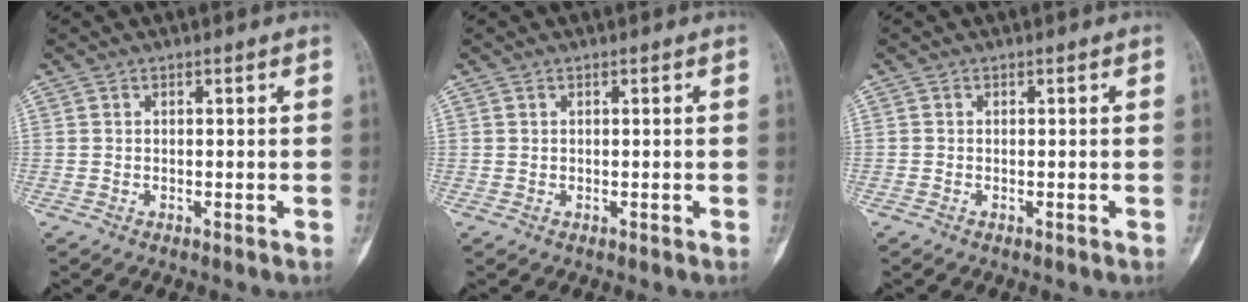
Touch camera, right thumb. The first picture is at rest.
{"total": 0.0}
{"total": 0.0}